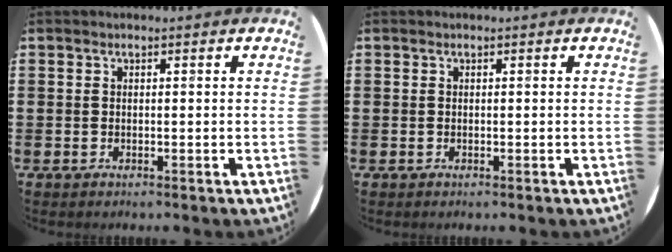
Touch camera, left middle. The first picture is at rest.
{"total": 0.0}